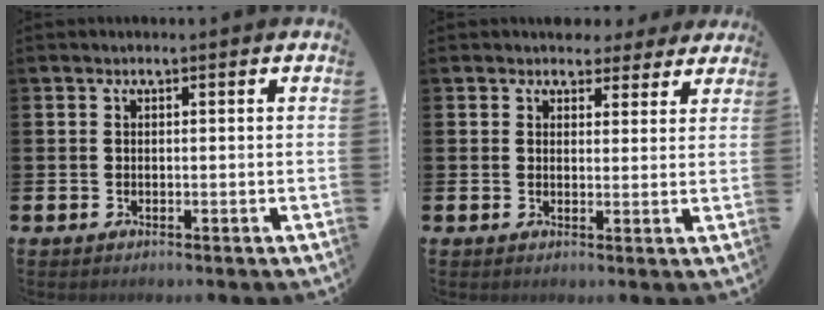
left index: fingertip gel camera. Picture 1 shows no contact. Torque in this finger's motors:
{"motor_torque": [1.13, -1.01, 0.21, 0.01]}